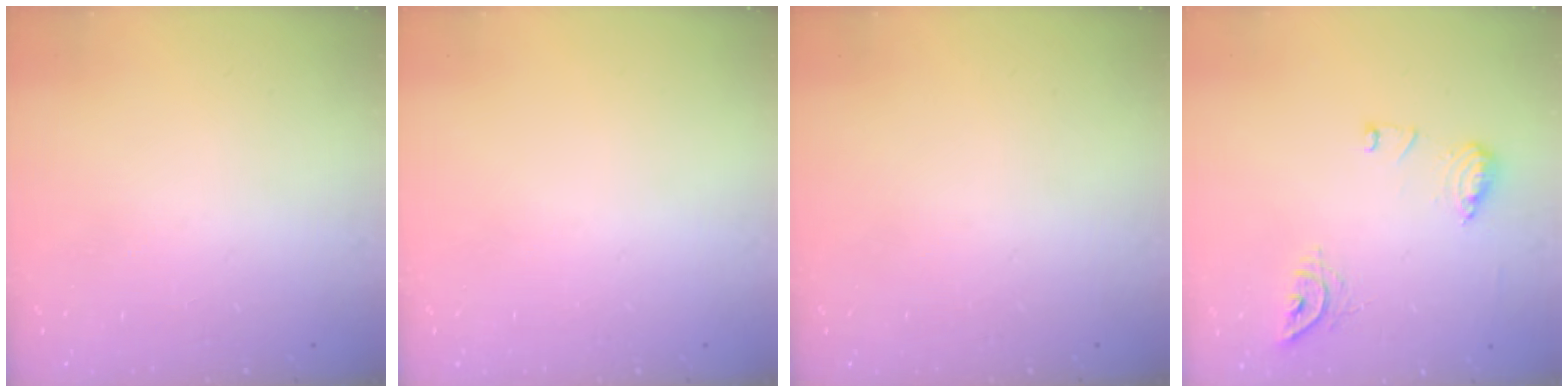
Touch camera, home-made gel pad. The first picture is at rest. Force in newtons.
{"total": 0.0}
{"total": 0.0}
{"total": 9.8, "press": 9.8, "slide": 0.6}